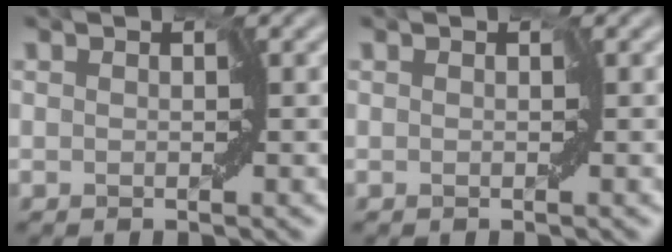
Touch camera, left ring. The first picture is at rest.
{"total": 0.0}